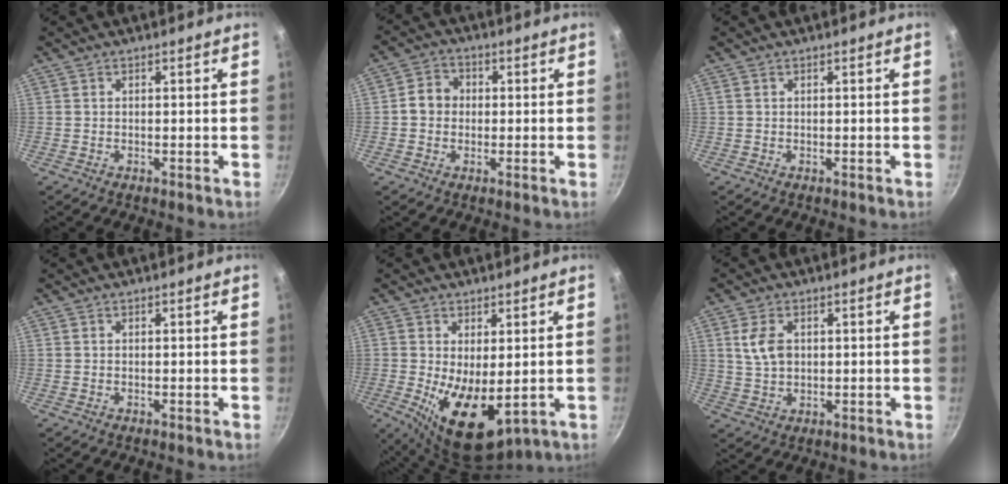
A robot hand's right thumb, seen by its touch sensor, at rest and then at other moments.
{"total": 4.8, "force": [-0.1, 4.2, 2.2], "torque": [-0.016, 0.012, -0.013]}
{"total": 0.0}
{"total": 0.0}
{"total": 10.8, "force": [-0.7, 5.2, 9.5], "torque": [-0.138, -0.024, 0.005]}
{"total": 5.8, "force": [1.4, 3.8, 4.1], "torque": [-0.073, -0.003, 0.027]}